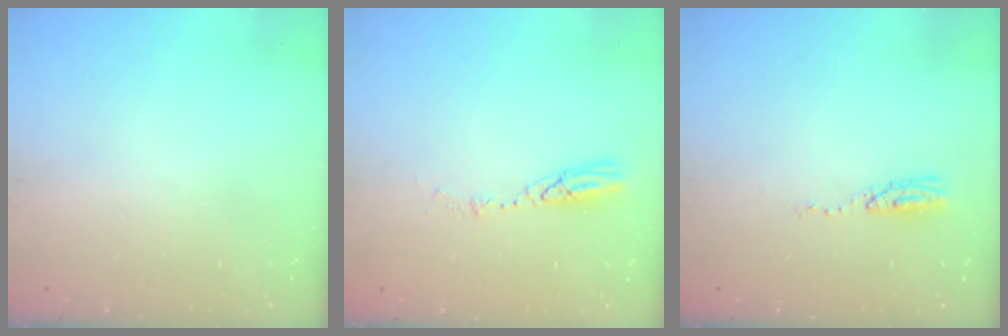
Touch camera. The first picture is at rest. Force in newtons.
{"total": 4.3, "press": 4.3, "slide": 0.4}
{"total": 5.0, "press": 4.7, "slide": 1.5}